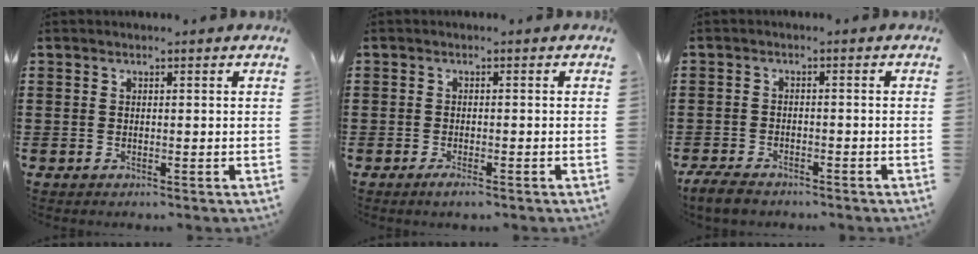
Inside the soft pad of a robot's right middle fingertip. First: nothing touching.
{"total": 1.3, "force": [-0.9, 0.1, 0.9], "torque": [-0.019, -0.006, -0.016]}
{"total": 2.9, "force": [-2.6, 0.7, 1.1], "torque": [-0.036, -0.002, -0.057]}